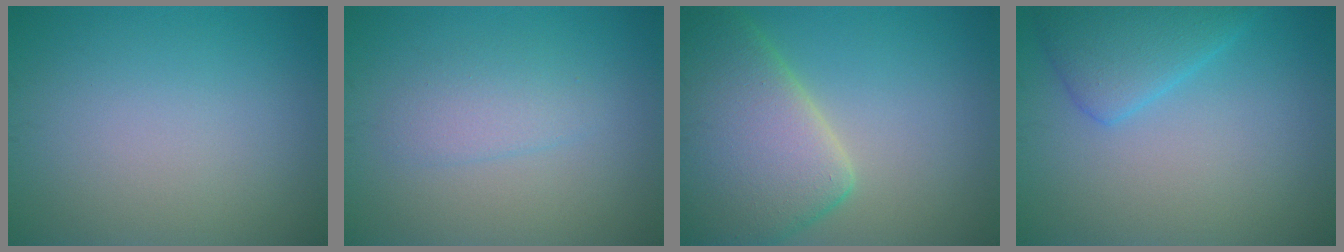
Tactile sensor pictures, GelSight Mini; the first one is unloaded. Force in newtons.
{"total": 2.0, "press": 1.9, "slide": 0.1}
{"total": 10.2, "press": 10.2, "slide": 0.6}
{"total": 3.8, "press": 3.8, "slide": 0.3}